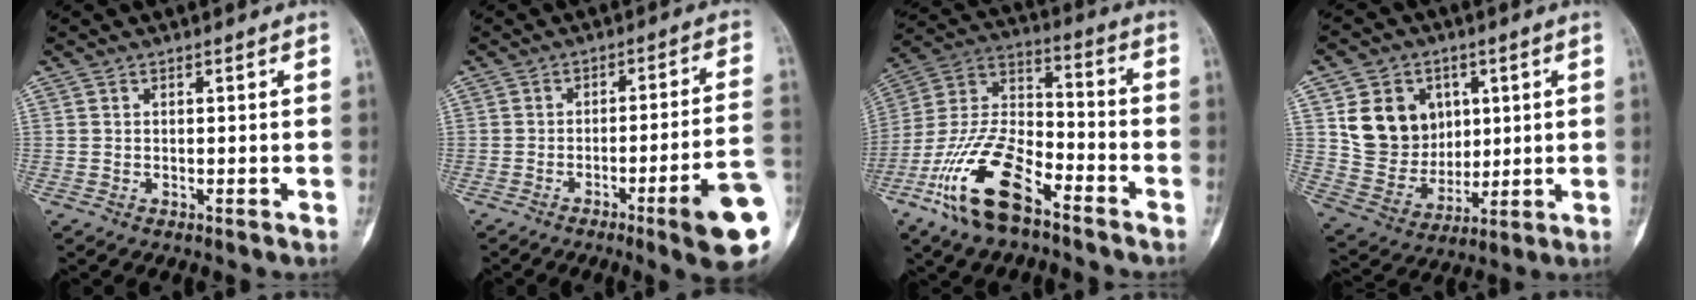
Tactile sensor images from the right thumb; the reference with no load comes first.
{"total": 13.6, "force": [-5.4, 0.9, 12.5], "torque": [-0.147, 0.020, -0.074]}
{"total": 18.4, "force": [-10.5, 7.8, 12.9], "torque": [-0.252, 0.061, -0.204]}
{"total": 13.9, "force": [4.1, 11.8, 6.2], "torque": [-0.066, -0.014, 0.092]}